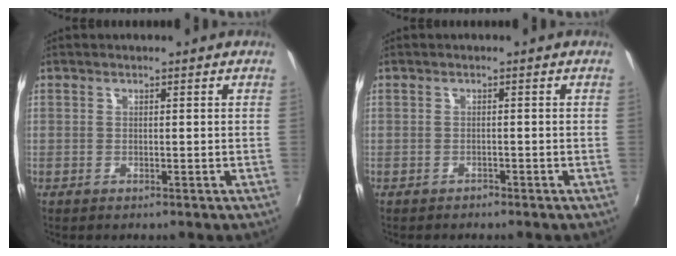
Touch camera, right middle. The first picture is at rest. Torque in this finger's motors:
{"motor_torque": [-0.17, -0.84, 0.03, 0.01]}